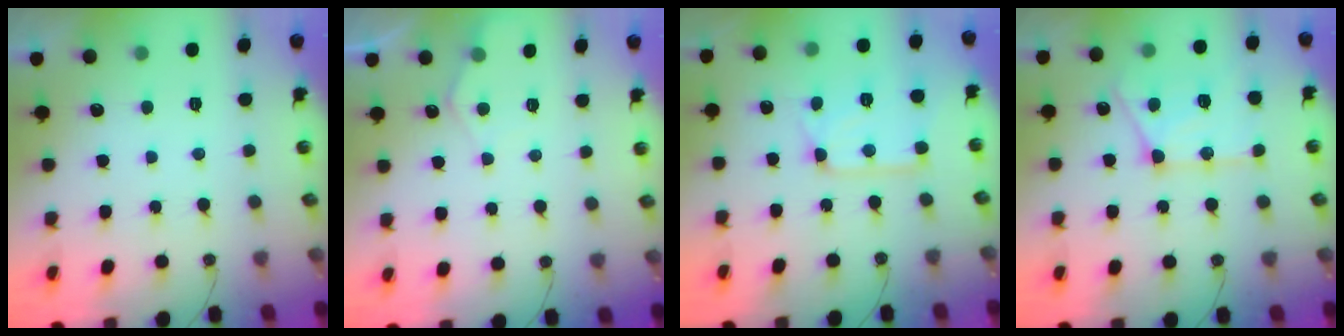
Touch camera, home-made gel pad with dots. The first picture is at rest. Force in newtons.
{"total": 5.7, "press": 5.6, "slide": 0.6}
{"total": 12.1, "press": 12.0, "slide": 0.9}
{"total": 16.4, "press": 16.3, "slide": 1.6}